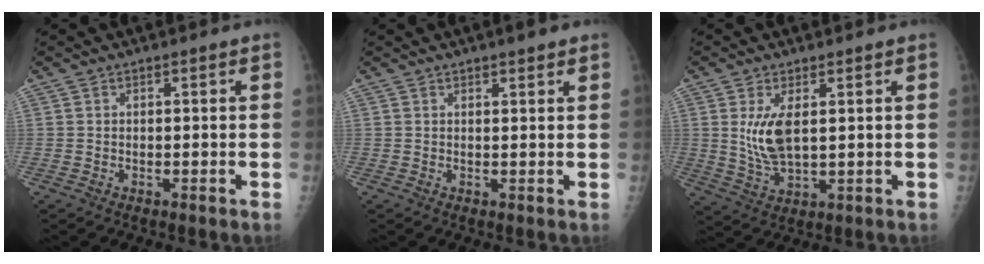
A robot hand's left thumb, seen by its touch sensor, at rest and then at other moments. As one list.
[{"total": 2.5, "force": [1.9, 0.5, 1.6], "torque": [-0.016, -0.006, 0.024]}, {"total": 7.3, "force": [1.7, 3.2, 6.3], "torque": [-0.123, -0.017, 0.045]}]